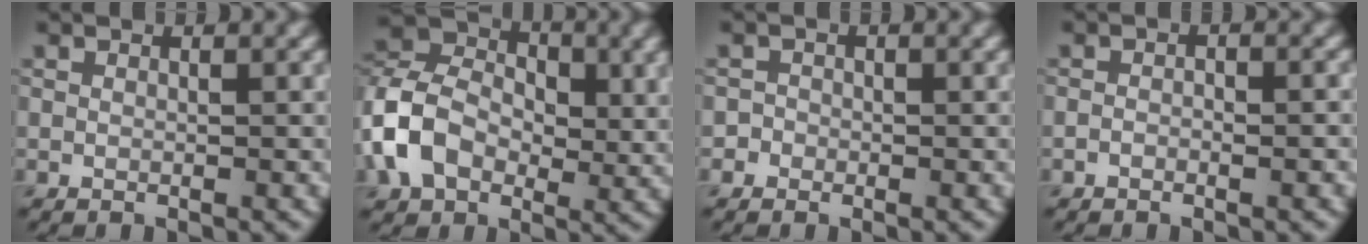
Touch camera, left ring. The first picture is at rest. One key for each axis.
{"total": 8.5, "fx": -1.2, "fy": 6.4, "fz": 5.5, "tx": -0.103, "ty": 0.013, "tz": -0.040}
{"total": 1.0, "fx": -0.5, "fy": 0.9, "fz": 0.0, "tx": 0.011, "ty": 0.001, "tz": -0.012}
{"total": 1.2, "fx": -0.6, "fy": 0.4, "fz": 0.9, "tx": -0.013, "ty": 0.003, "tz": -0.012}